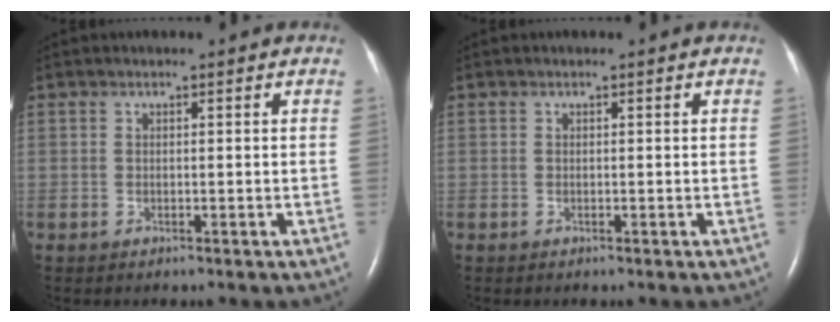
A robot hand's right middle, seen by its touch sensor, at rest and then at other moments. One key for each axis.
{"total": 0.0}